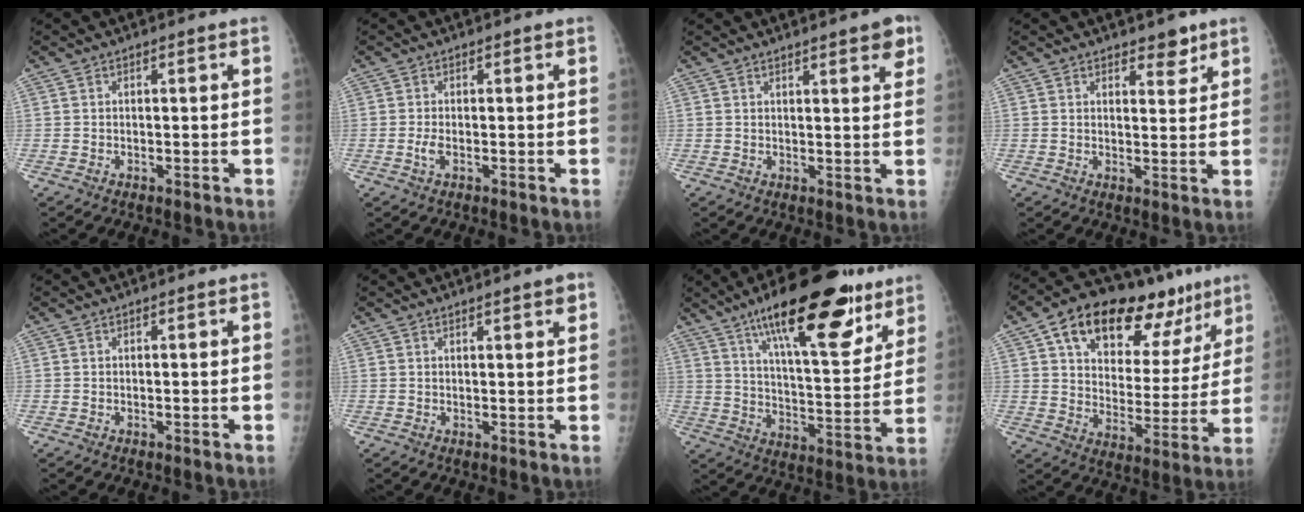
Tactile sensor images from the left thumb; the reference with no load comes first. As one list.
[{"total": 1.6, "force": [-0.3, 0.7, 1.4], "torque": [-0.032, -0.003, -0.006]}, {"total": 5.0, "force": [3.2, 1.2, 3.6], "torque": [-0.034, -0.014, 0.037]}, {"total": 3.5, "force": [2.7, 1.6, 1.6], "torque": [-0.001, -0.018, 0.039]}, {"total": 0.0}, {"total": 2.4, "force": [1.7, 0.3, 1.6], "torque": [-0.019, -0.009, 0.021]}, {"total": 24.4, "force": [15.0, 7.9, 17.6], "torque": [-0.234, -0.050, 0.234]}, {"total": 23.8, "force": [14.0, 12.2, 14.9], "torque": [-0.181, -0.018, 0.219]}]